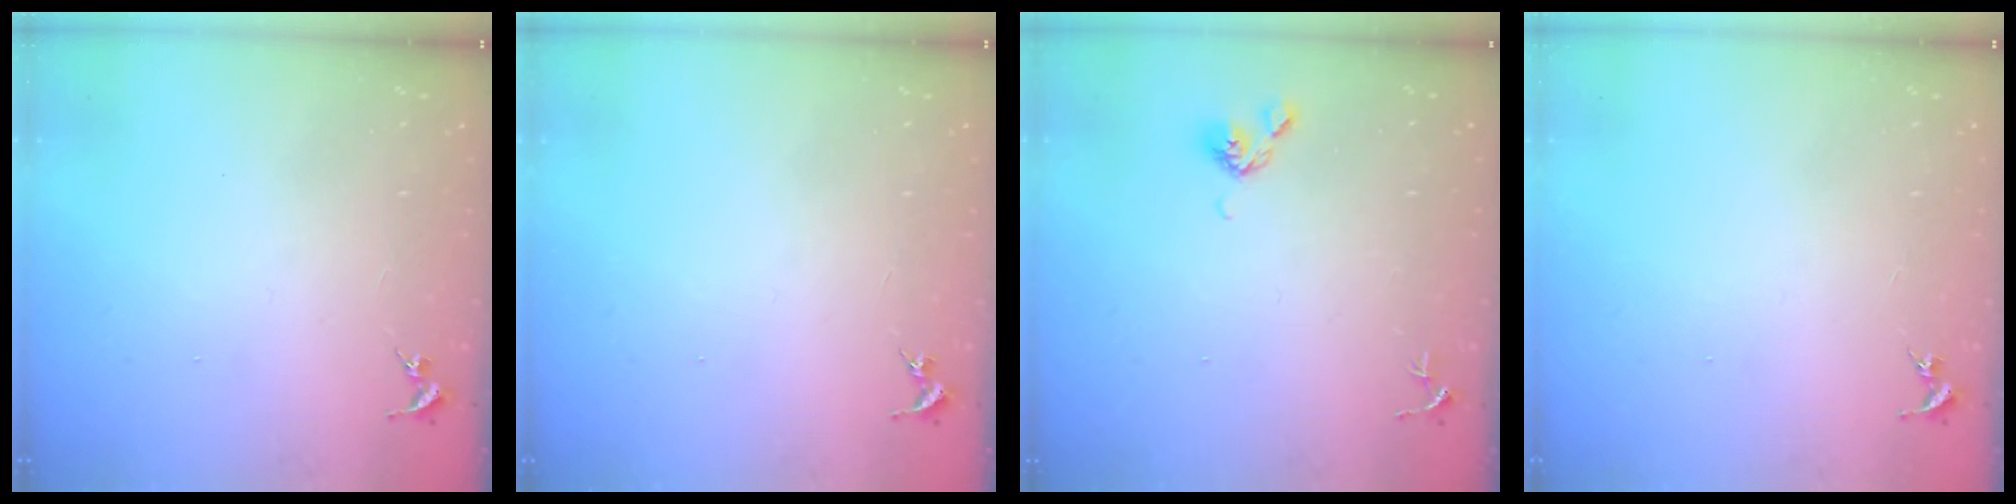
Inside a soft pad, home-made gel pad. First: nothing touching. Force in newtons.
{"total": 0.0}
{"total": 5.0, "press": 4.9, "slide": 0.8}
{"total": 0.0}